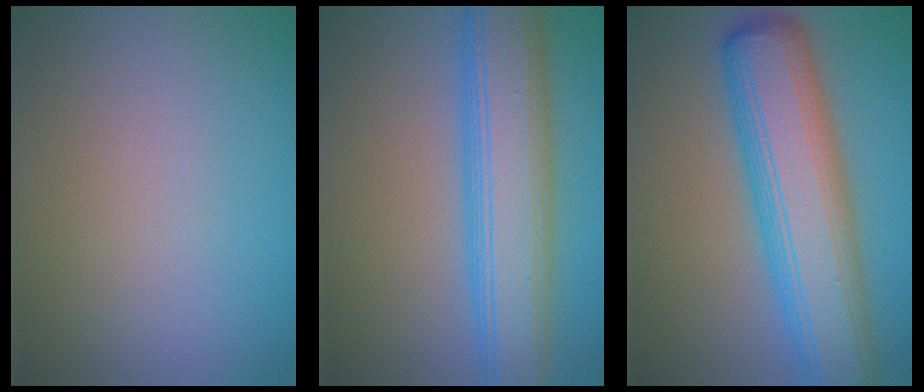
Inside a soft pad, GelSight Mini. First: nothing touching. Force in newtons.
{"total": 8.7, "press": 8.7, "slide": 0.1}
{"total": 10.4, "press": 10.4, "slide": 0.2}